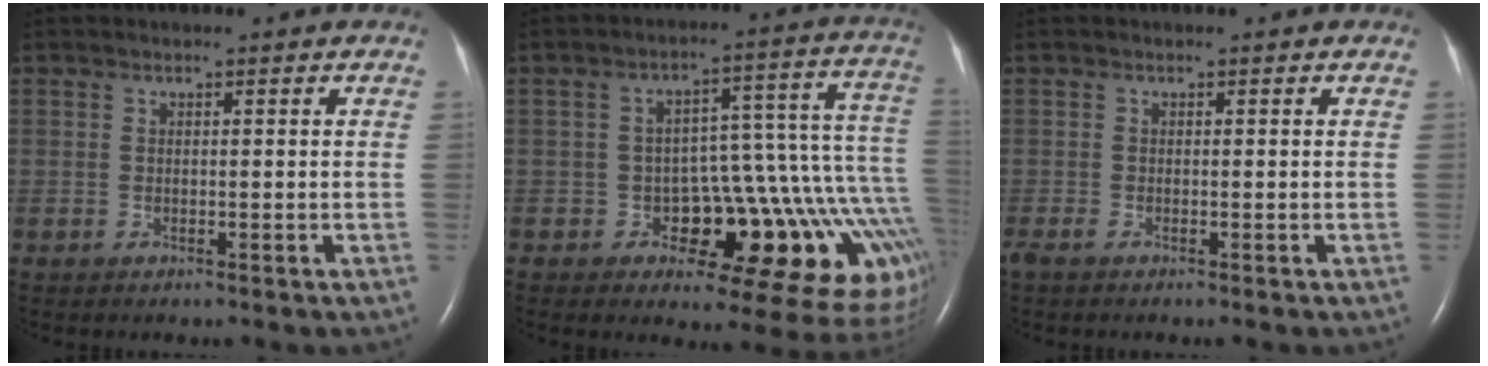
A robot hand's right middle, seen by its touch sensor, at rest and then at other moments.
{"total": 15.0, "force": [-5.1, 5.9, 12.8], "torque": [-0.084, 0.077, -0.068]}
{"total": 0.9, "force": [-0.6, 0.0, 0.6], "torque": [-0.020, -0.005, -0.015]}